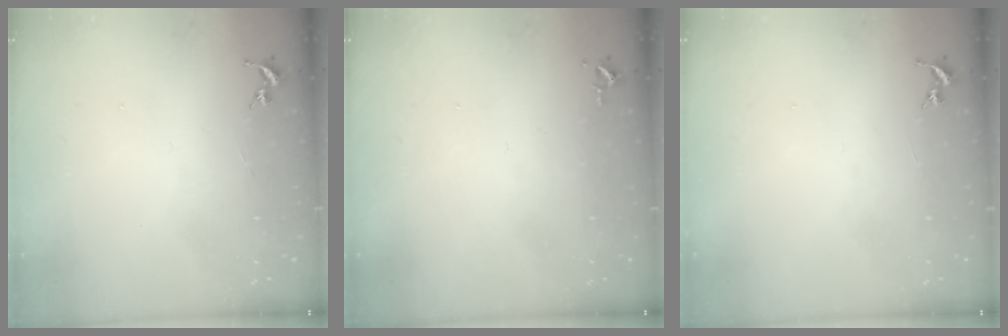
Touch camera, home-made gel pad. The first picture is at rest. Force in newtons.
{"total": 2.6, "press": 2.6, "slide": 0.4}
{"total": 0.0}